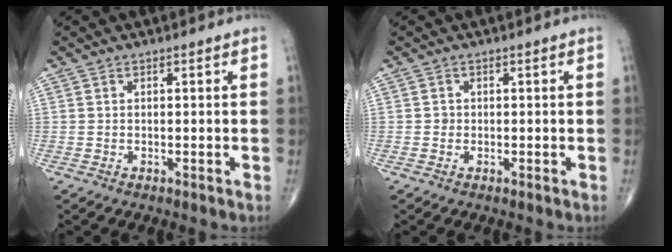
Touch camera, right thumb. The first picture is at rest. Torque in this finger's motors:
{"motor_torque": [-0.17, 0.75, 0.13, -0.24, -0.04]}